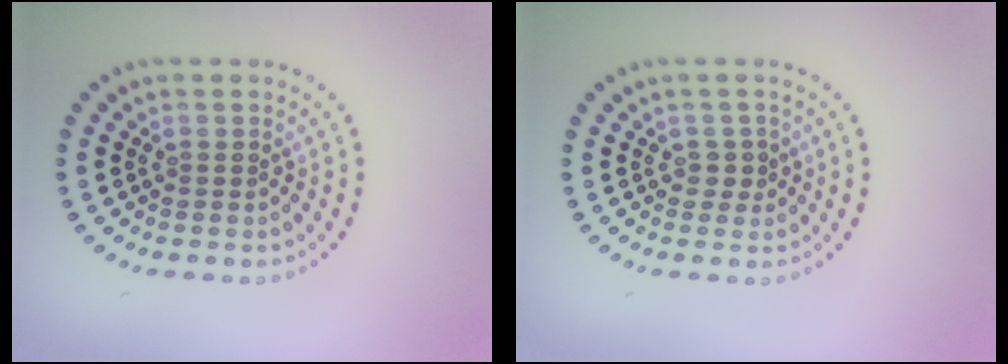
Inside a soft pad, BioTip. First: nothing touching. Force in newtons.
{"total": 1.2, "press": 0.9, "slide": 0.7}